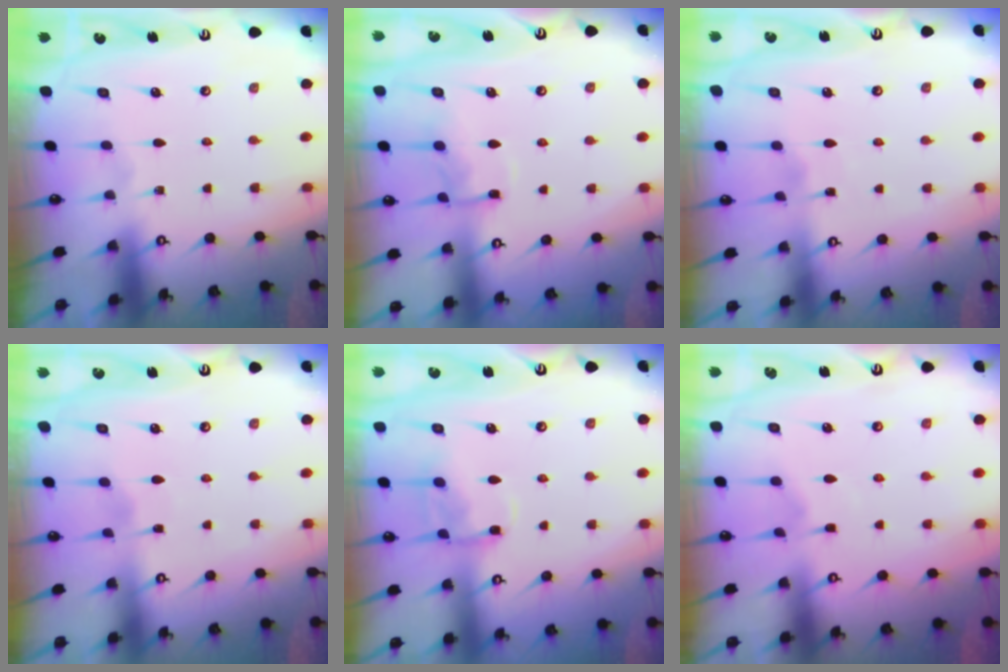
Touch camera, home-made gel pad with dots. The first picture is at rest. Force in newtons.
{"total": 8.9, "press": 8.9, "slide": 0.9}
{"total": 2.1, "press": 2.1, "slide": 0.4}
{"total": 2.6, "press": 2.5, "slide": 0.2}
{"total": 9.1, "press": 9.1, "slide": 0.8}
{"total": 3.3, "press": 3.3, "slide": 0.7}